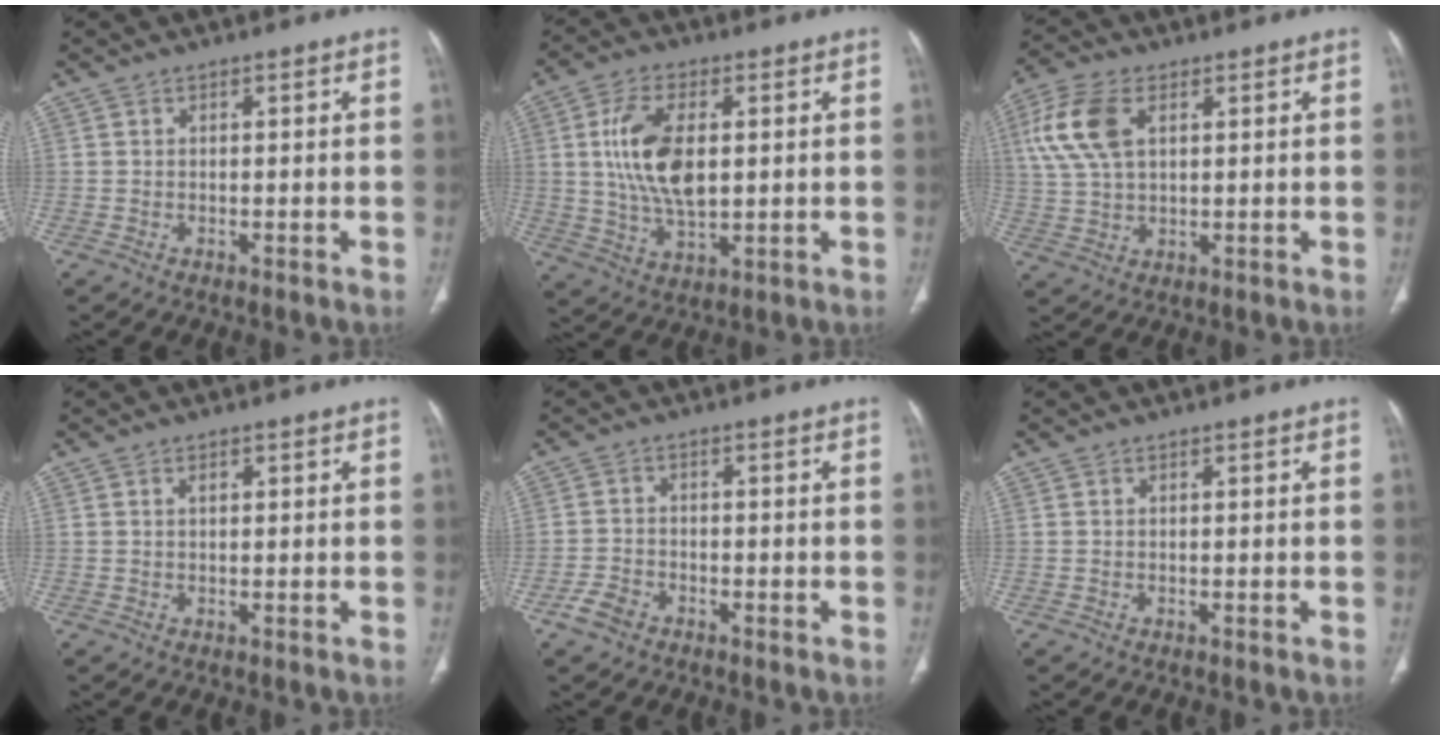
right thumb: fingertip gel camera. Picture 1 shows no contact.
{"total": 13.0, "force": [2.0, 6.7, 11.0], "torque": [-0.211, -0.007, 0.043]}
{"total": 10.6, "force": [3.4, 6.0, 8.0], "torque": [-0.178, 0.006, 0.069]}
{"total": 1.1, "force": [0.5, 0.5, 0.8], "torque": [-0.010, 0.000, 0.008]}
{"total": 3.6, "force": [-2.3, 2.3, 1.5], "torque": [-0.030, 0.012, -0.042]}
{"total": 0.0}